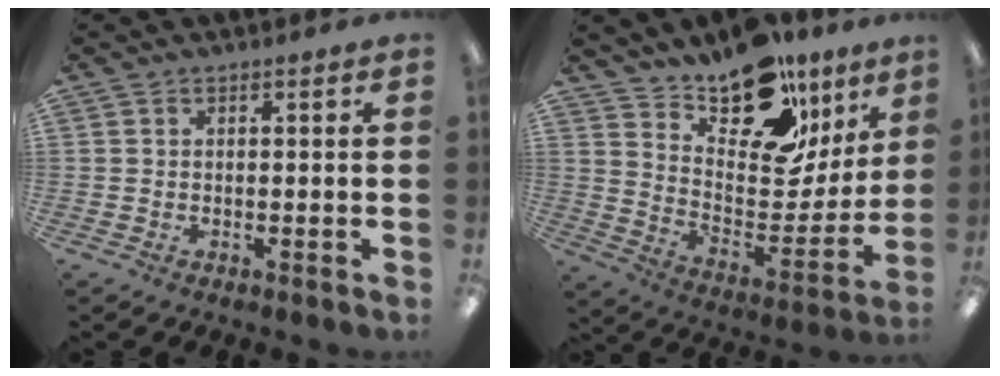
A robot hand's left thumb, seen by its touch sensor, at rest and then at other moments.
{"total": 17.9, "force": [14.2, 7.9, 7.5], "torque": [-0.109, -0.107, 0.248]}